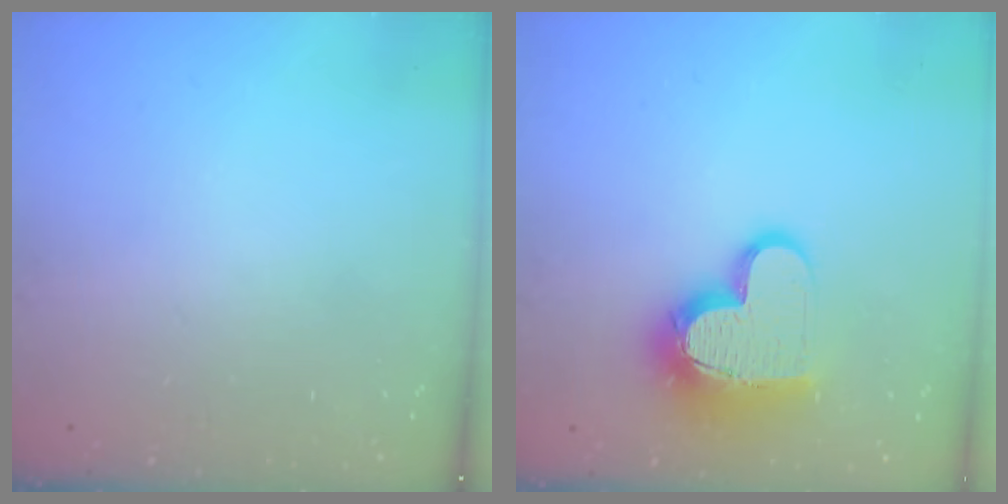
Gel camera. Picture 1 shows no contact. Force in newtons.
{"total": 14.7, "press": 14.6, "slide": 1.2}